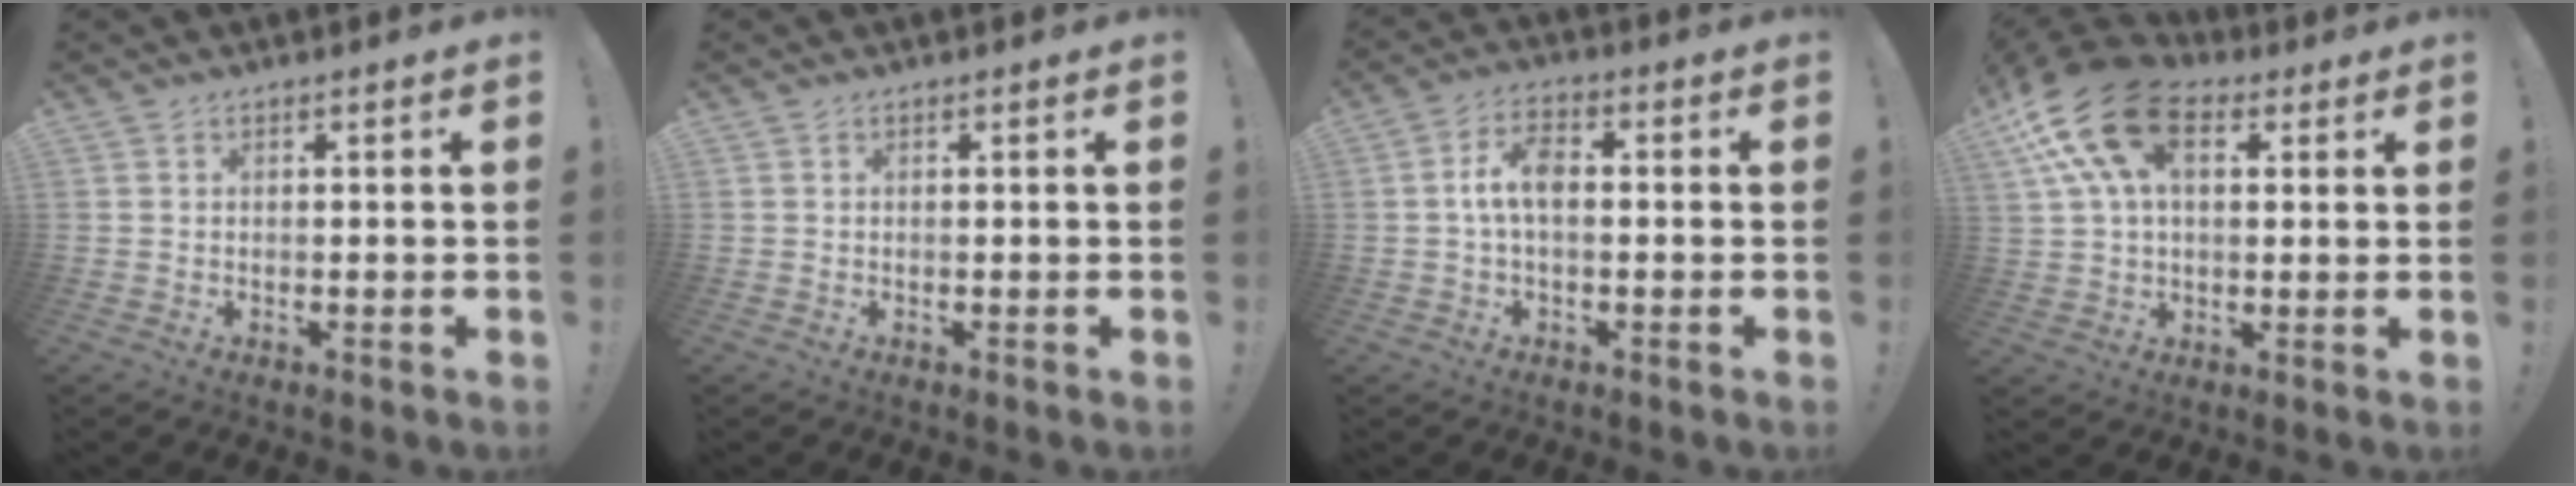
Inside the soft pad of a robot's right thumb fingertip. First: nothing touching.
{"total": 0.0}
{"total": 7.4, "force": [-0.1, 3.7, 6.4], "torque": [-0.120, 0.009, -0.002]}
{"total": 19.0, "force": [7.6, 11.6, 12.9], "torque": [-0.256, -0.014, 0.133]}